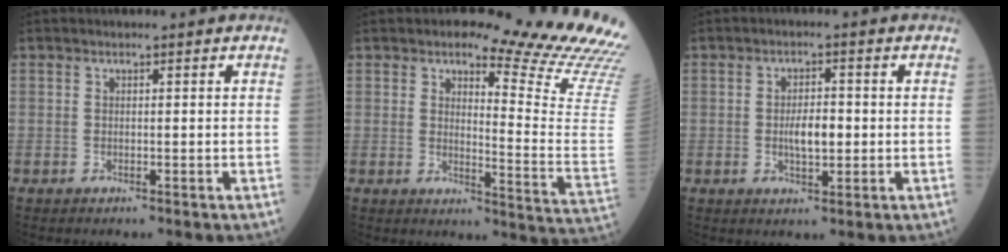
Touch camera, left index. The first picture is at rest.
{"total": 17.0, "force": [15.2, 0.3, 7.6], "torque": [-0.106, -0.118, 0.163]}
{"total": 4.1, "force": [-0.4, 1.8, 3.7], "torque": [-0.069, -0.003, -0.004]}